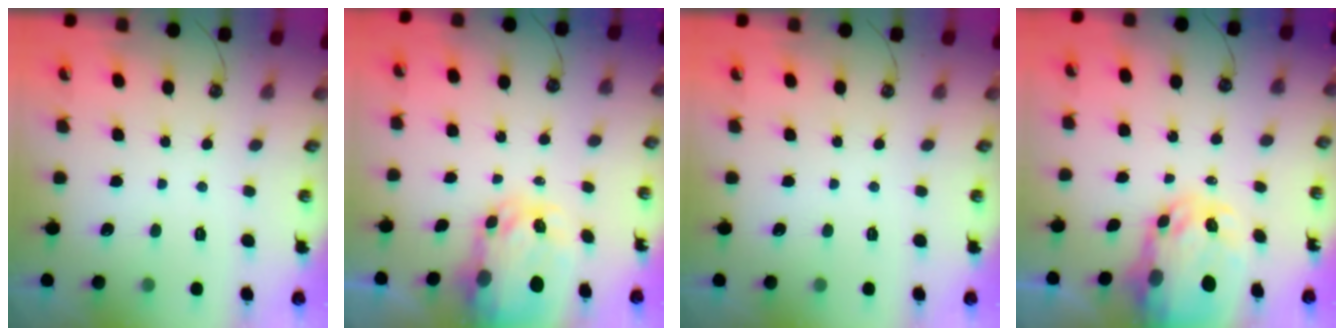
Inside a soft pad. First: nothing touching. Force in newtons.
{"total": 6.1, "press": 6.1, "slide": 0.5}
{"total": 0.0}
{"total": 7.4, "press": 7.4, "slide": 0.7}